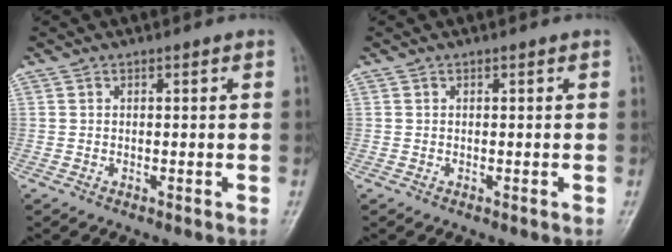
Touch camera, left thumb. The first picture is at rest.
{"total": 0.0}